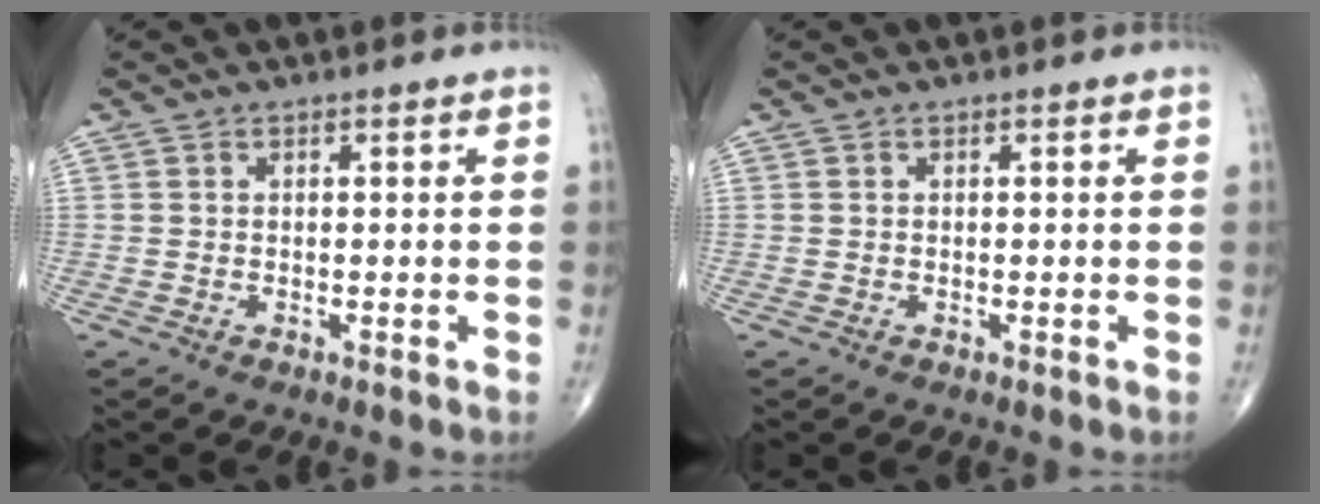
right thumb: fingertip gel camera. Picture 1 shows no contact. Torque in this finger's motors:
{"motor_torque": [0.00, 0.00, 0.00, 0.00, 0.00]}